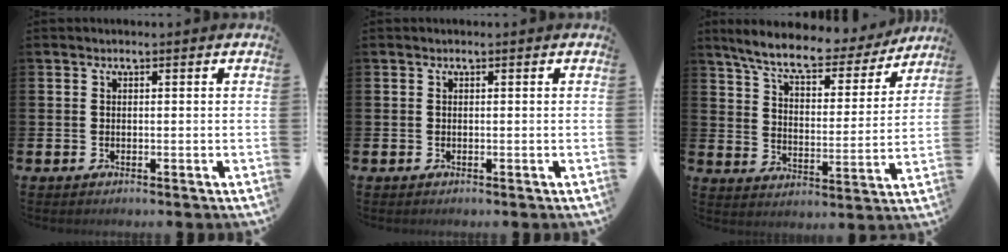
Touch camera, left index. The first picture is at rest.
{"total": 0.0}
{"total": 8.5, "force": [7.6, 1.6, 3.4], "torque": [-0.093, -0.049, 0.129]}